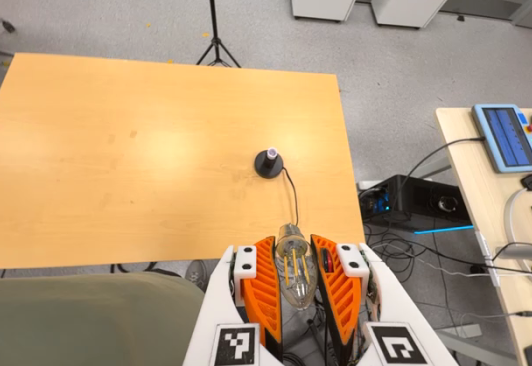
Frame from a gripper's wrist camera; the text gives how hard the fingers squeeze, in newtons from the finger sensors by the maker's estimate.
{"total": 21.4, "left": 22.8, "right": 19.9}